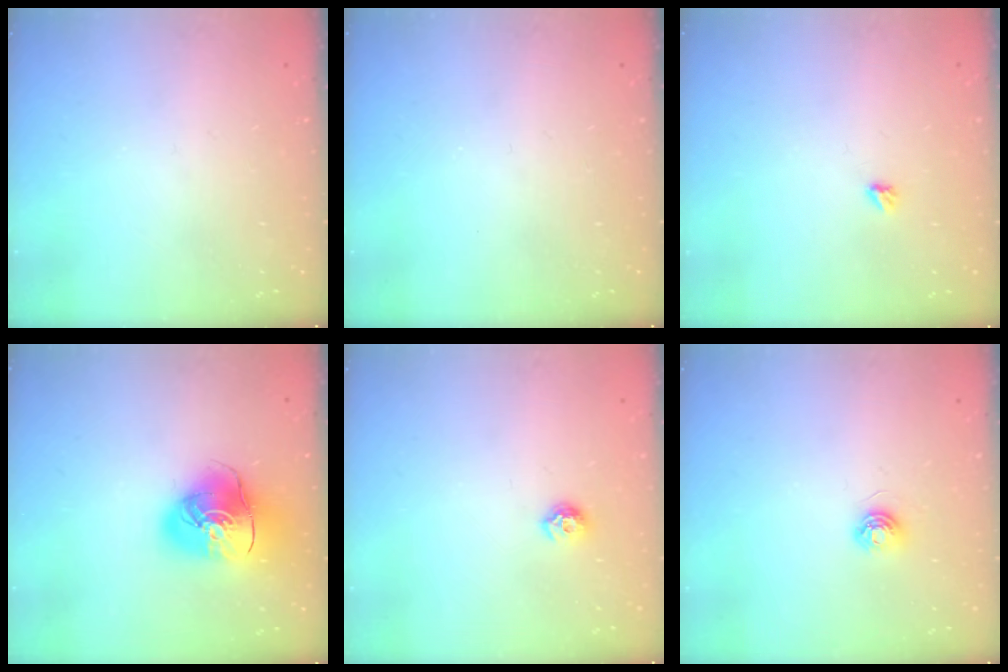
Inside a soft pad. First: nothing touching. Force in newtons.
{"total": 0.0}
{"total": 2.9, "press": 2.9, "slide": 0.5}
{"total": 13.8, "press": 13.6, "slide": 2.0}
{"total": 6.4, "press": 6.3, "slide": 0.9}
{"total": 5.0, "press": 4.9, "slide": 0.6}